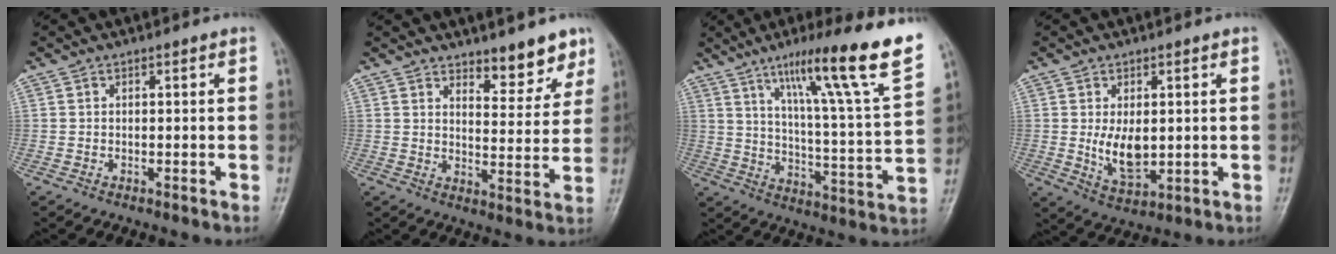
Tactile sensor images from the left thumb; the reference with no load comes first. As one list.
[{"total": 7.8, "force": [6.0, 3.1, 3.8], "torque": [-0.017, -0.044, 0.087]}, {"total": 22.0, "force": [13.2, 1.1, 17.6], "torque": [-0.242, -0.049, 0.200]}, {"total": 7.2, "force": [0.5, 4.0, 5.9], "torque": [-0.090, -0.018, 0.020]}]